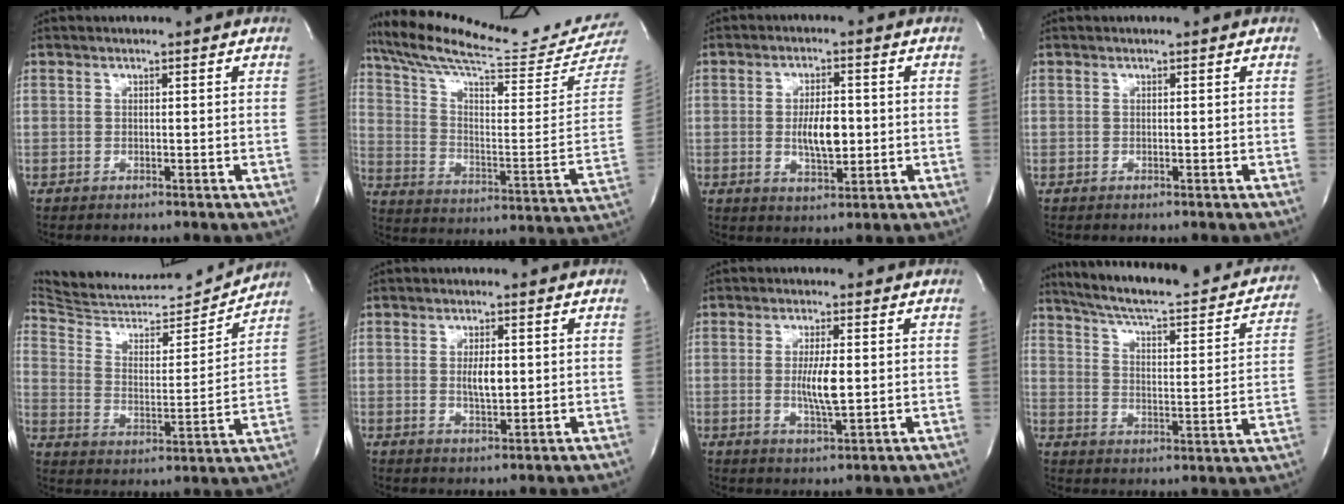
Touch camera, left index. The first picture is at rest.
{"total": 23.1, "force": [21.7, -0.7, 8.0], "torque": [-0.146, -0.096, 0.309]}
{"total": 6.0, "force": [-0.4, 2.2, 5.5], "torque": [-0.099, -0.004, -0.002]}
{"total": 0.0}
{"total": 19.9, "force": [19.4, 0.8, 4.5], "torque": [-0.080, -0.032, 0.302]}
{"total": 3.5, "force": [0.3, 1.1, 3.3], "torque": [-0.060, -0.004, 0.007]}
{"total": 5.2, "force": [-0.1, 0.8, 5.2], "torque": [-0.100, -0.008, -0.001]}
{"total": 26.8, "force": [22.9, 5.1, 13.0], "torque": [-0.194, -0.023, 0.290]}